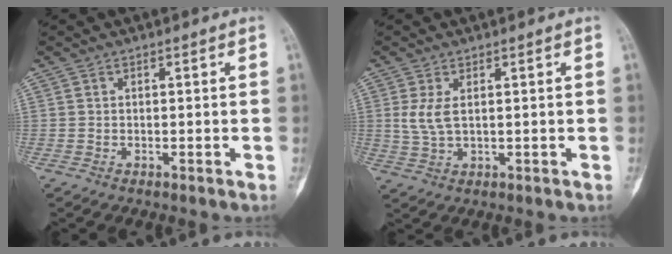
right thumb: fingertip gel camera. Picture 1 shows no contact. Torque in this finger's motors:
{"motor_torque": [0.10, 0.24, 0.34, 0.32, 0.00]}